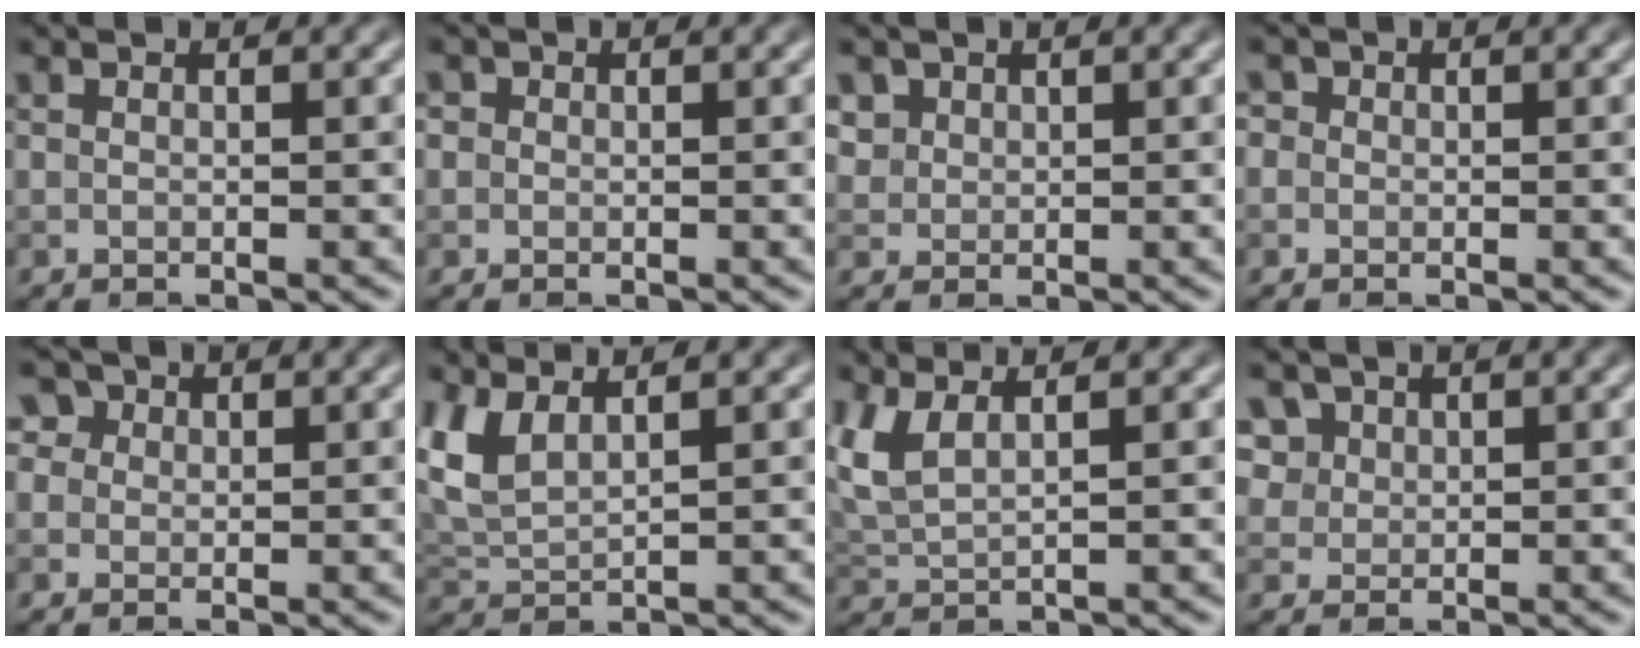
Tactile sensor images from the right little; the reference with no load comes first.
{"total": 0.5, "force": [0.1, 0.5, 0.1], "torque": [0.006, -0.003, -0.007]}
{"total": 1.8, "force": [1.0, 1.5, 0.4], "torque": [-0.012, -0.009, 0.035]}
{"total": 1.3, "force": [0.5, 1.1, 0.4], "torque": [0.002, 0.006, -0.017]}
{"total": 4.5, "force": [2.4, 3.3, 1.7], "torque": [-0.029, 0.016, 0.021]}
{"total": 3.6, "force": [2.1, 1.6, 2.5], "torque": [-0.070, 0.004, 0.045]}
{"total": 3.3, "force": [1.8, 1.3, 2.5], "torque": [-0.072, 0.005, 0.041]}
{"total": 4.9, "force": [2.7, 3.6, 2.0], "torque": [-0.053, 0.006, 0.047]}